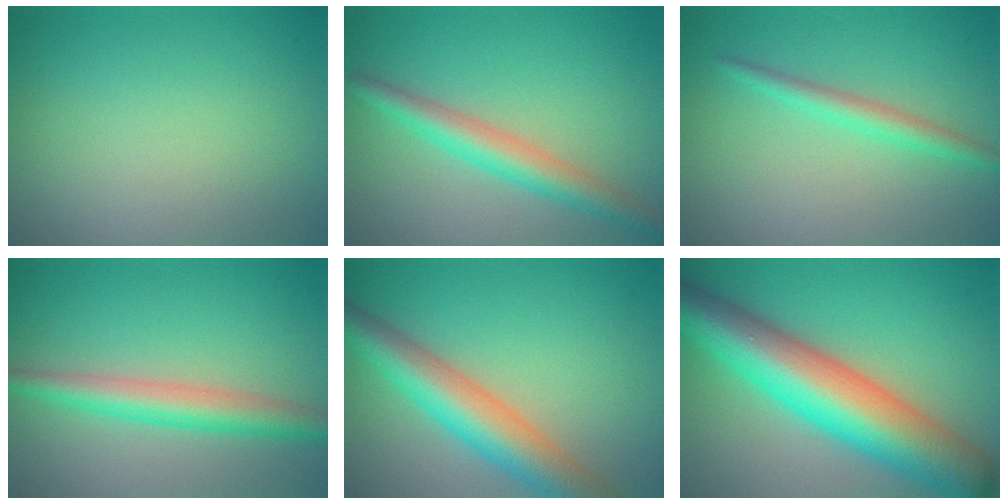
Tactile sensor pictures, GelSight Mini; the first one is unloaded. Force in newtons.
{"total": 3.8, "press": 3.8, "slide": 0.1}
{"total": 2.0, "press": 2.0, "slide": 0.1}
{"total": 3.9, "press": 3.9, "slide": 0.1}
{"total": 7.0, "press": 7.0, "slide": 0.4}
{"total": 11.8, "press": 11.7, "slide": 0.2}